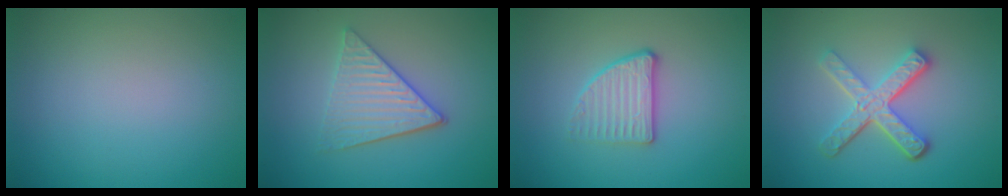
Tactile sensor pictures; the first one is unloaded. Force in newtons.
{"total": 4.0, "press": 3.4, "slide": 2.0}
{"total": 2.8, "press": 2.5, "slide": 1.4}
{"total": 4.7, "press": 3.5, "slide": 3.2}